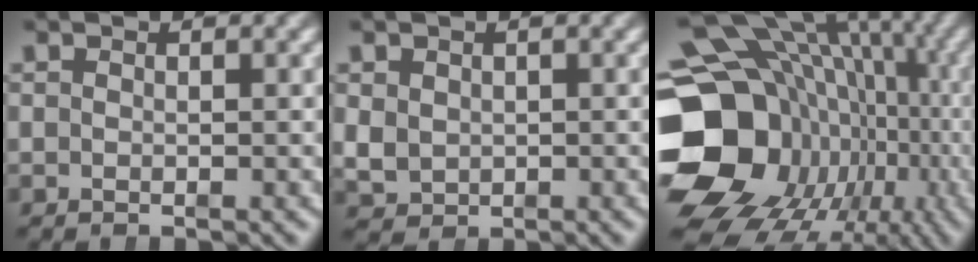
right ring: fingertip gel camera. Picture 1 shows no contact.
{"total": 2.8, "force": [0.0, 2.6, 1.1], "torque": [-0.033, -0.020, 0.015]}
{"total": 23.3, "force": [-3.5, 18.3, 14.0], "torque": [-0.253, -0.073, -0.038]}